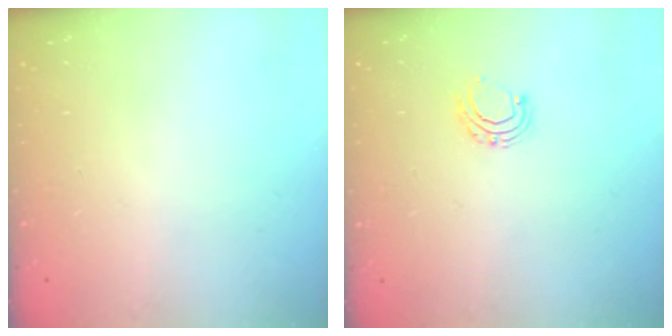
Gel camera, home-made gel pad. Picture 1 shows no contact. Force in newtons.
{"total": 5.2, "press": 5.2, "slide": 0.6}